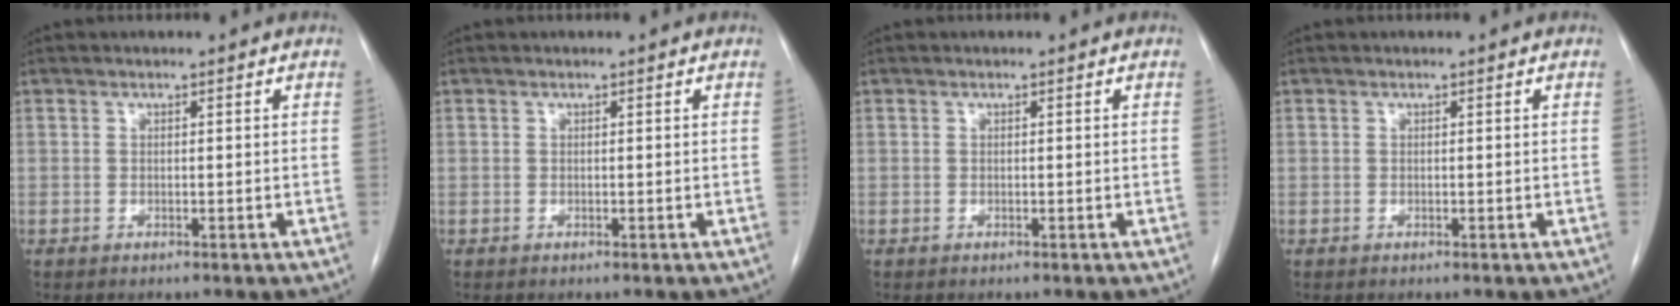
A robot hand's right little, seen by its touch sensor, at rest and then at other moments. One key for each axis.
{"total": 0.0}
{"total": 0.0}
{"total": 0.0}